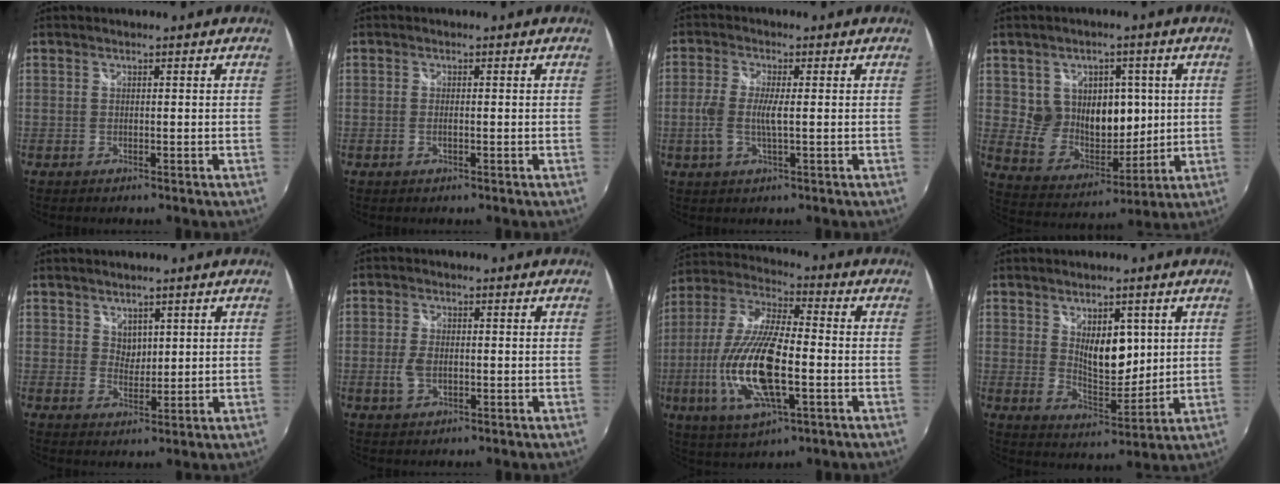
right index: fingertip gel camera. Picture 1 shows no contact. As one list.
[{"total": 1.2, "force": [-0.2, 0.4, 1.1], "torque": [-0.022, -0.001, -0.006]}, {"total": 5.8, "force": [-0.6, 1.5, 5.5], "torque": [-0.115, -0.003, -0.014]}, {"total": 12.7, "force": [2.5, 10.5, 6.7], "torque": [-0.122, 0.001, 0.062]}, {"total": 2.5, "force": [1.6, 1.8, 0.5], "torque": [-0.003, 0.001, 0.030]}, {"total": 3.9, "force": [-0.7, 2.2, 3.1], "torque": [-0.068, -0.002, -0.014]}, {"total": 18.9, "force": [-4.3, 6.2, 17.3], "torque": [-0.360, -0.015, -0.082]}, {"total": 8.7, "force": [2.9, 4.6, 6.8], "torque": [-0.099, -0.010, 0.057]}]